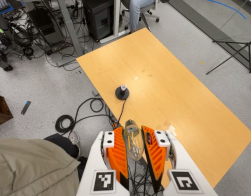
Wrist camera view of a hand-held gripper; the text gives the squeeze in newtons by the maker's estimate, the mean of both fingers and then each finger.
{"total": 21.4, "left": 24.2, "right": 18.5}